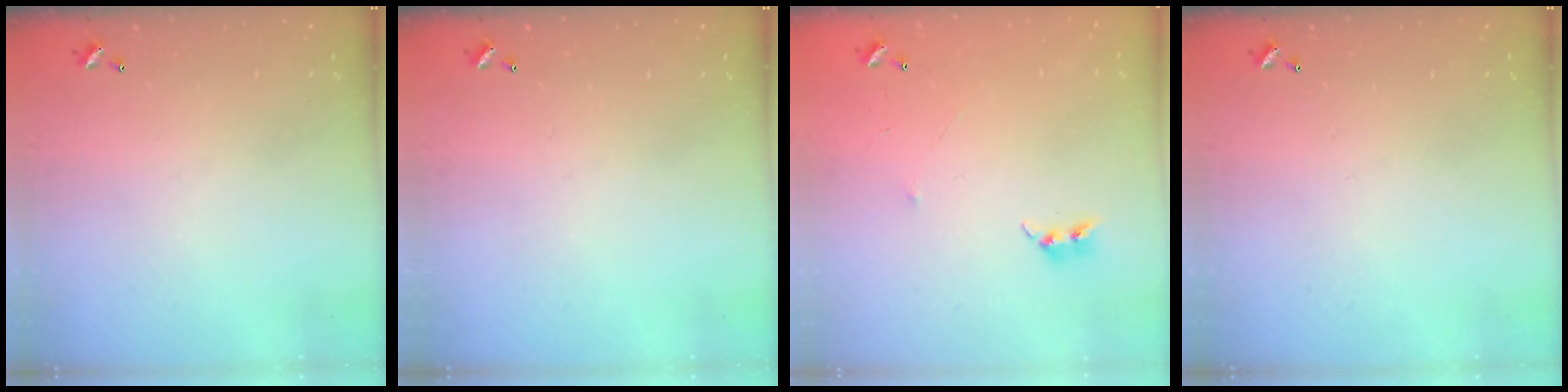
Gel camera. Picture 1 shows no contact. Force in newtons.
{"total": 0.0}
{"total": 6.4, "press": 6.4, "slide": 0.6}
{"total": 0.0}